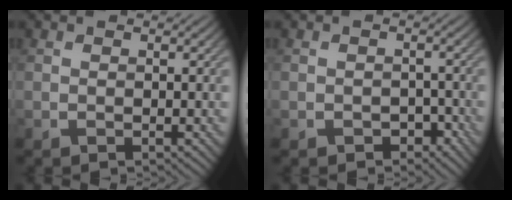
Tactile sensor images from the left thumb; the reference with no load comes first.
{"total": 1.7, "force": [-1.0, 1.1, 0.6], "torque": [-0.009, 0.001, -0.017]}